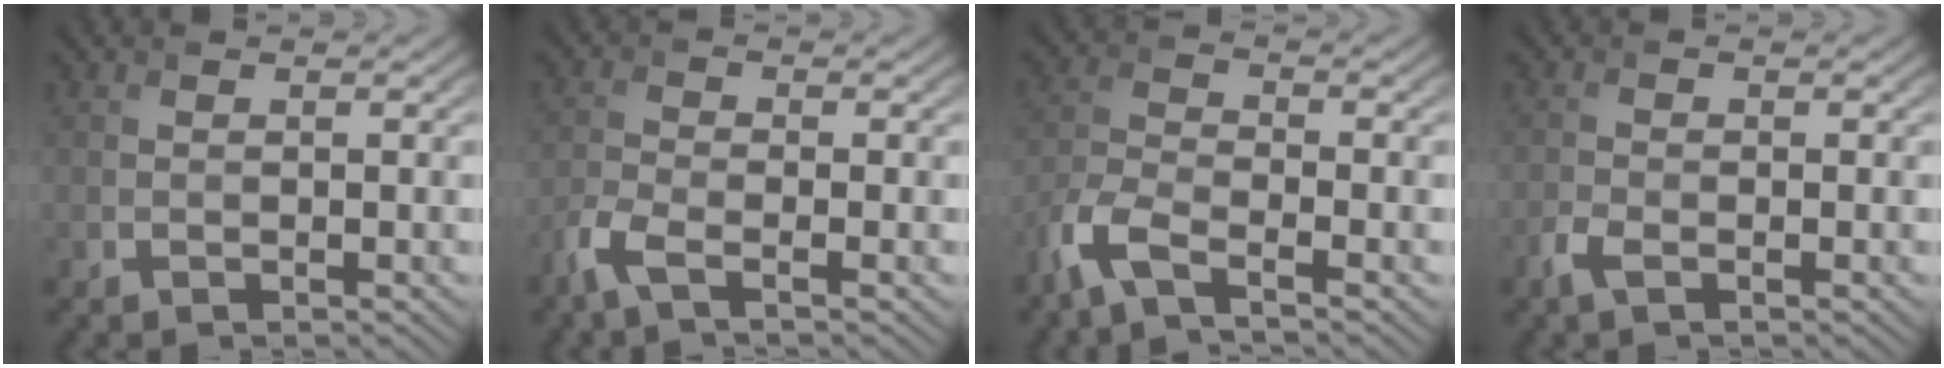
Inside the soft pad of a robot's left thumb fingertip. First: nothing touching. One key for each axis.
{"total": 3.6, "fx": -2.4, "fy": 0.8, "fz": 2.6, "tx": -0.068, "ty": -0.006, "tz": -0.063}
{"total": 5.6, "fx": -3.8, "fy": 1.5, "fz": 3.8, "tx": -0.092, "ty": -0.008, "tz": -0.096}
{"total": 2.0, "fx": -1.2, "fy": 0.7, "fz": 1.4, "tx": -0.038, "ty": -0.003, "tz": -0.031}